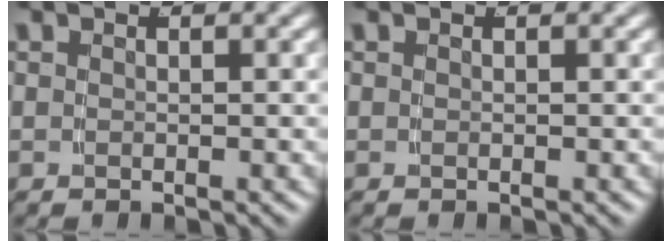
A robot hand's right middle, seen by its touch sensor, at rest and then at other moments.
{"total": 0.0}